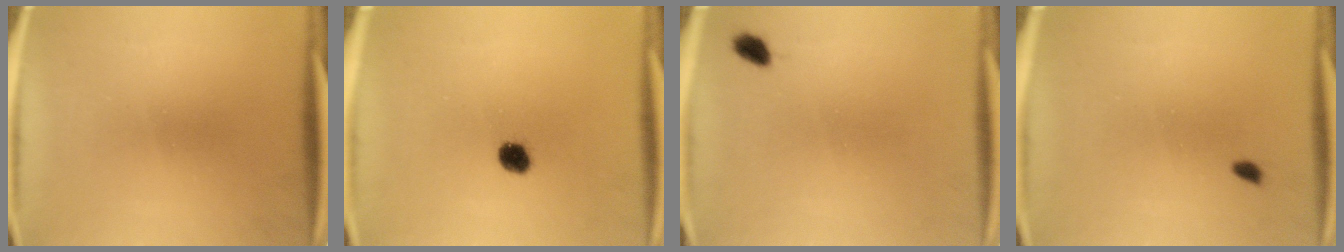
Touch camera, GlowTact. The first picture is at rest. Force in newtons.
{"total": 3.5}
{"total": 1.9}
{"total": 0.9}